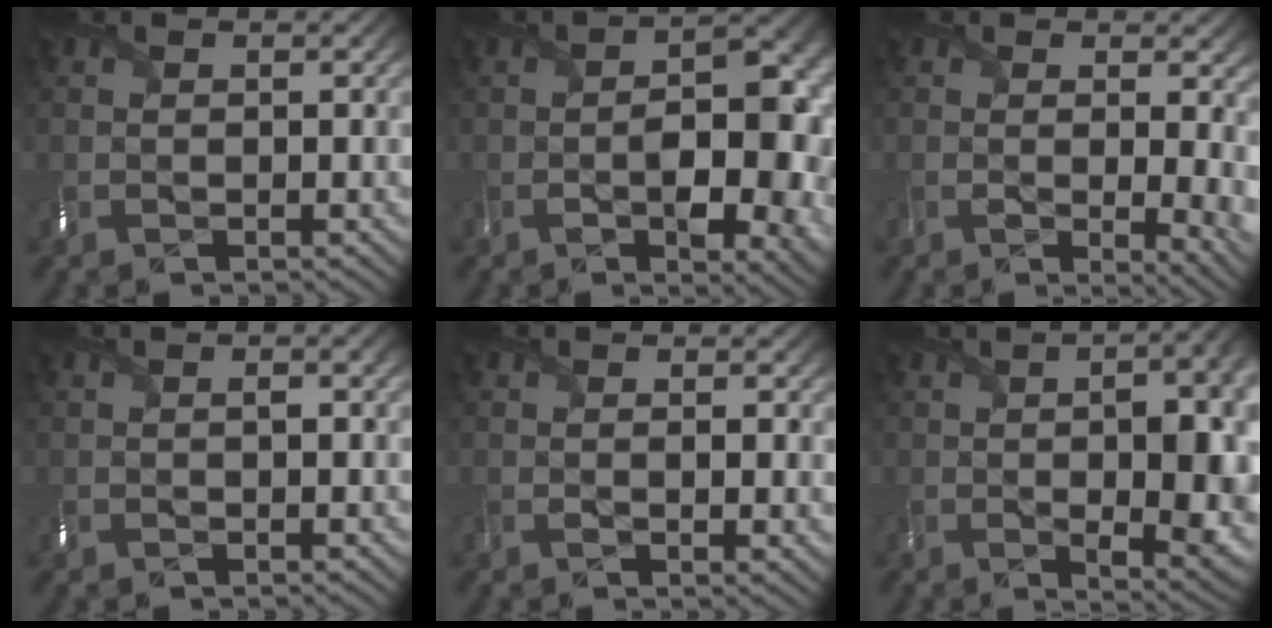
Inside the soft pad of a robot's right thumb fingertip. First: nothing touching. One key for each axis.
{"total": 11.0, "fx": -2.3, "fy": 5.5, "fz": 9.3, "tx": -0.129, "ty": -0.013, "tz": -0.033}
{"total": 6.4, "fx": -0.2, "fy": 2.8, "fz": 5.7, "tx": -0.079, "ty": -0.018, "tz": 0.006}
{"total": 1.1, "fx": 0.2, "fy": 0.3, "fz": 1.0, "tx": -0.018, "ty": 0.001, "tz": 0.001}
{"total": 1.5, "fx": 0.2, "fy": 0.6, "fz": 1.3, "tx": -0.026, "ty": -0.008, "tz": 0.004}
{"total": 14.0, "fx": -0.4, "fy": 5.4, "fz": 12.9, "tx": -0.167, "ty": -0.006, "tz": 0.006}